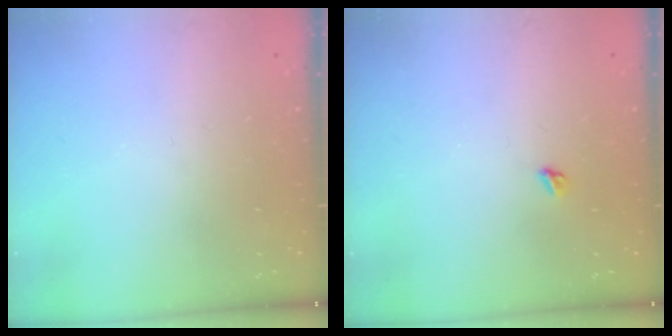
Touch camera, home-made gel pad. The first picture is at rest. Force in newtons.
{"total": 3.9, "press": 3.8, "slide": 0.5}